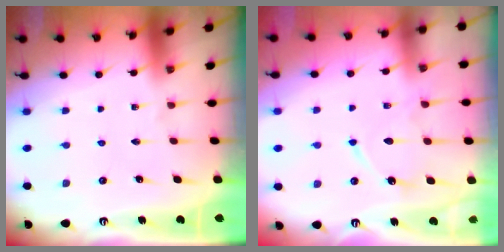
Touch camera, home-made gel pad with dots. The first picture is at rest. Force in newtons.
{"total": 10.3, "press": 10.2, "slide": 0.9}